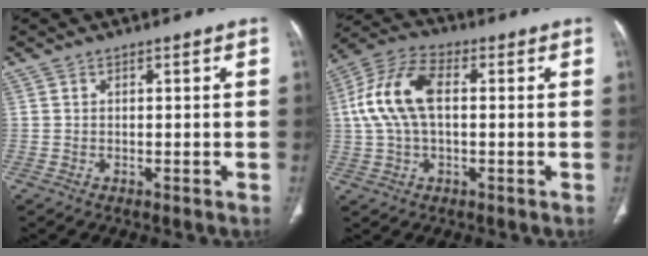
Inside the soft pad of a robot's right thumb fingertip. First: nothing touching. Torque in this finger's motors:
{"motor_torque": [0.08, 0.25, 0.35, -0.33, 0.16]}